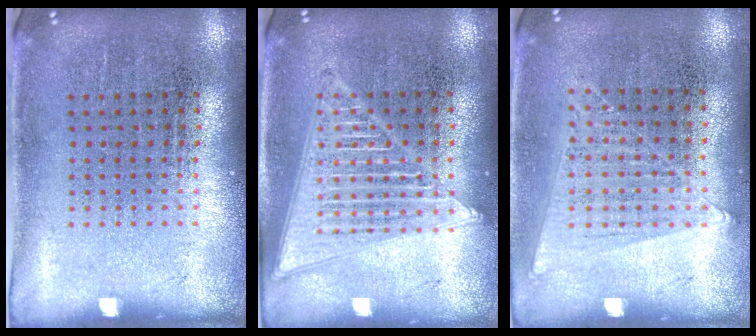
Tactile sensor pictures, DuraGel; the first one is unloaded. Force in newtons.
{"total": 2.1, "press": 2.1, "slide": 0.2}
{"total": 1.0, "press": 0.9, "slide": 0.4}